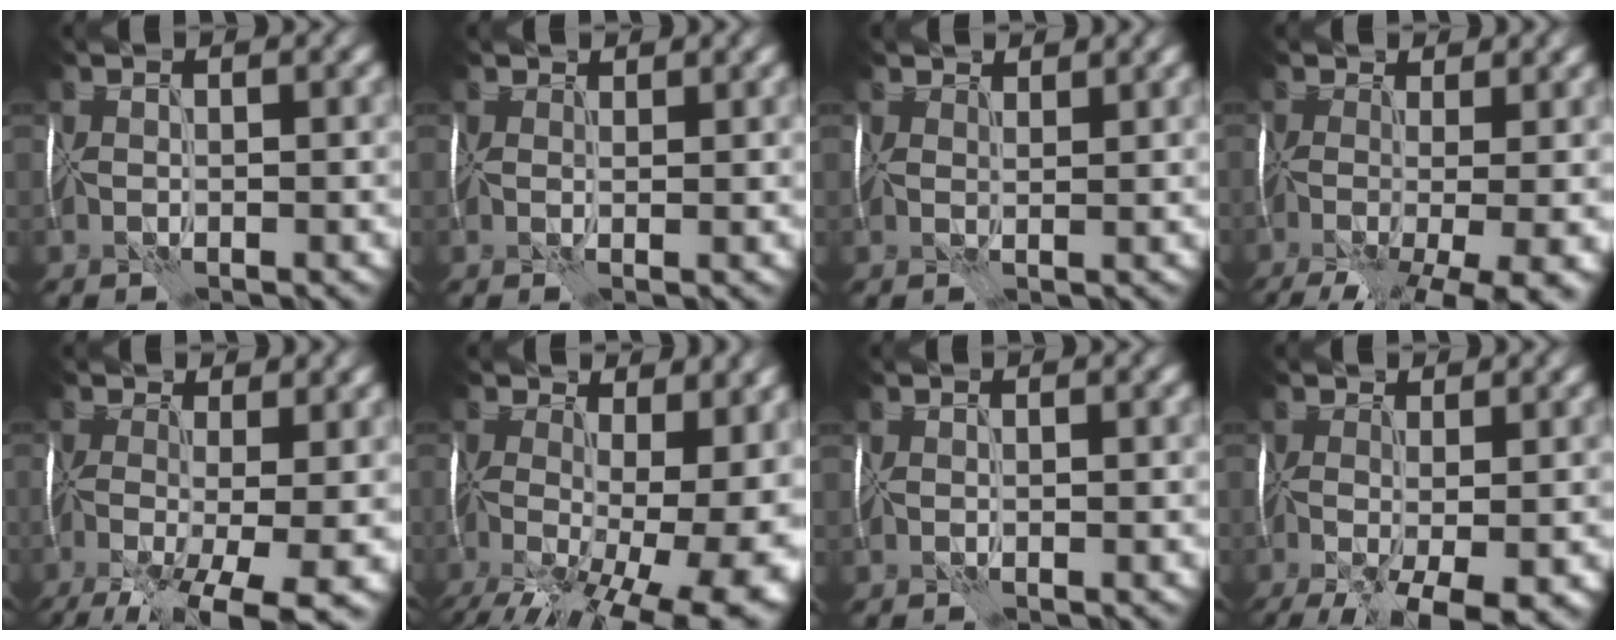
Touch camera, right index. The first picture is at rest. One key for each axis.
{"total": 2.0, "fx": 1.5, "fy": 1.0, "fz": 0.9, "tx": -0.019, "ty": 0.010, "tz": 0.011}
{"total": 2.7, "fx": 2.3, "fy": 1.2, "fz": 0.8, "tx": -0.024, "ty": 0.013, "tz": 0.024}
{"total": 12.7, "fx": -5.0, "fy": 5.8, "fz": 10.2, "tx": -0.173, "ty": -0.015, "tz": -0.033}
{"total": 13.7, "fx": -6.5, "fy": 6.0, "fz": 10.4, "tx": -0.192, "ty": -0.024, "tz": -0.055}
{"total": 17.9, "fx": -4.2, "fy": 9.5, "fz": 14.6, "tx": -0.215, "ty": -0.022, "tz": -0.011}
{"total": 0.0}
{"total": 9.3, "fx": -3.9, "fy": 4.4, "fz": 7.3, "tx": -0.132, "ty": -0.021, "tz": -0.049}